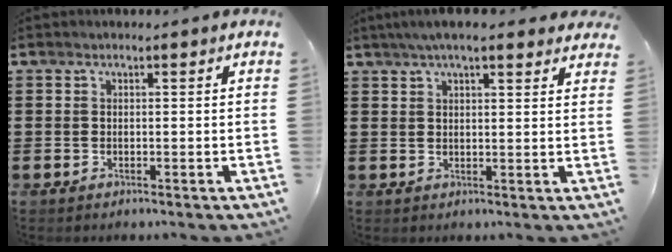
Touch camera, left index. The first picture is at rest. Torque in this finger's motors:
{"motor_torque": [2.14, 0.00, 0.31, 0.00]}